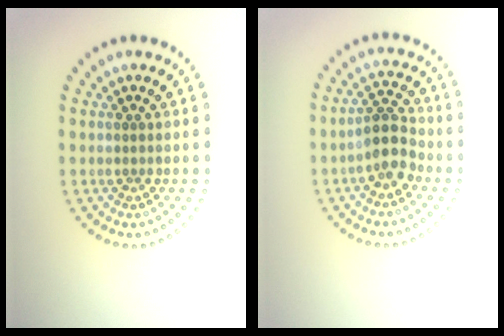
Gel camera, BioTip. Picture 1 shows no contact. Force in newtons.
{"total": 3.6, "press": 3.3, "slide": 1.4}